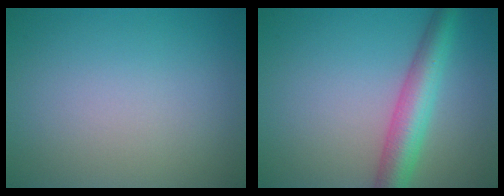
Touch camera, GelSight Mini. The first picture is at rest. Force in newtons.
{"total": 5.1, "press": 5.1, "slide": 0.1}